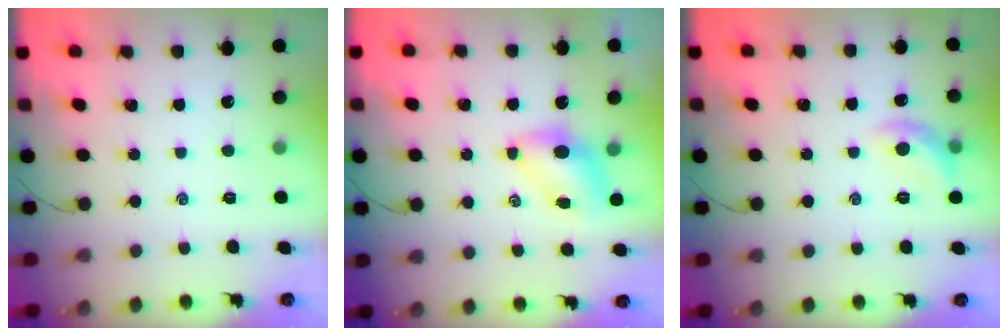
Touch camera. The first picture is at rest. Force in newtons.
{"total": 6.3, "press": 6.2, "slide": 0.7}
{"total": 7.9, "press": 7.9, "slide": 0.5}